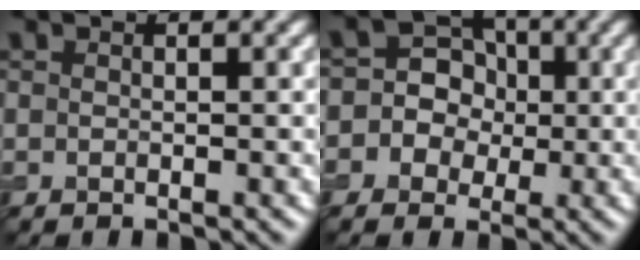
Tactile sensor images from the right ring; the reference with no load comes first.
{"total": 6.1, "force": [-0.2, 5.8, 1.8], "torque": [-0.006, 0.038, -0.040]}